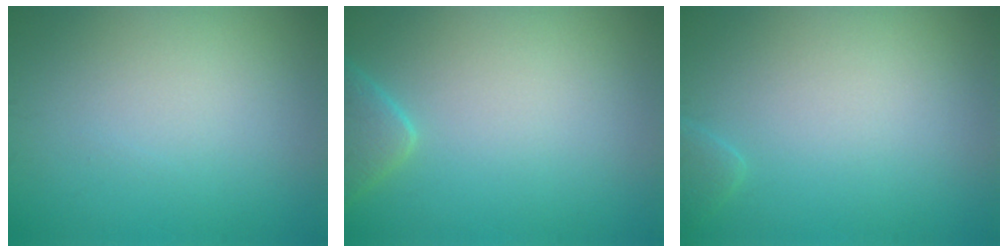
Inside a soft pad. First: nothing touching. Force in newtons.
{"total": 2.5, "press": 2.5, "slide": 0.2}
{"total": 0.9, "press": 0.9, "slide": 0.1}